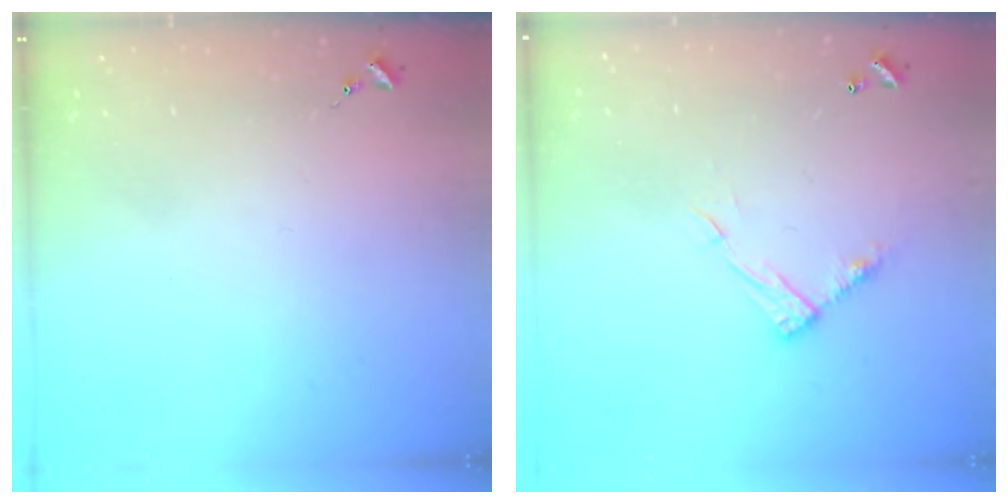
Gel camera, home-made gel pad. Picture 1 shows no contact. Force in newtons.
{"total": 9.4, "press": 9.4, "slide": 0.1}